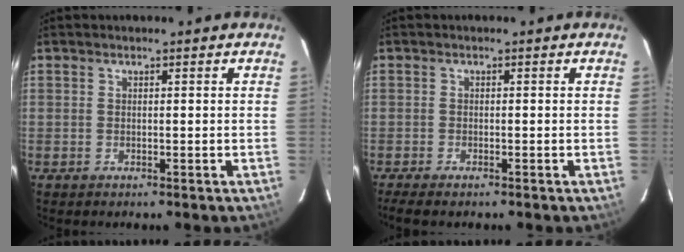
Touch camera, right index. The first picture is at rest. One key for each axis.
{"total": 3.6, "fx": -2.9, "fy": 0.6, "fz": 2.0, "tx": -0.050, "ty": -0.016, "tz": -0.052}